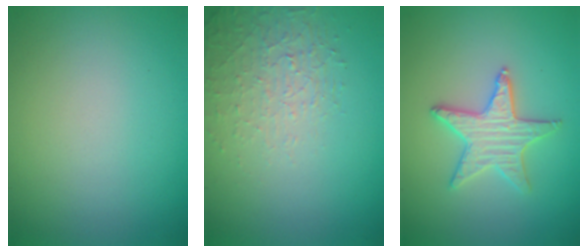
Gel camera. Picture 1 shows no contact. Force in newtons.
{"total": 1.6, "press": 1.0, "slide": 1.2}
{"total": 3.1, "press": 3.1, "slide": 0.2}